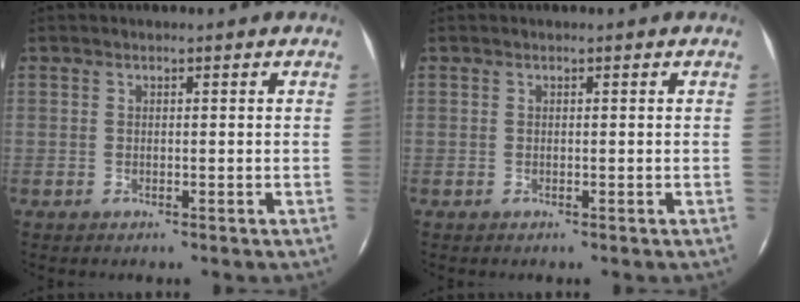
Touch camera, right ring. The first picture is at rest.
{"total": 0.0}